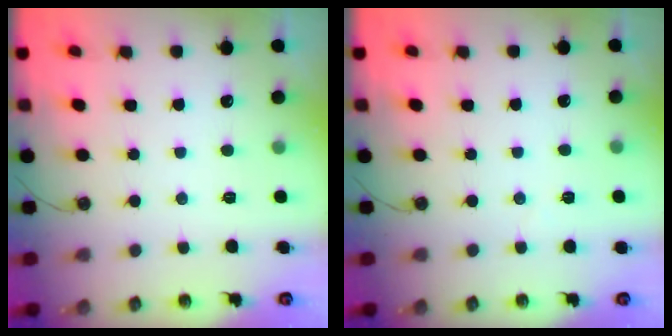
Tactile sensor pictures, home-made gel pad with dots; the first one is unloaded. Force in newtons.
{"total": 9.9, "press": 1.4, "slide": 9.8}